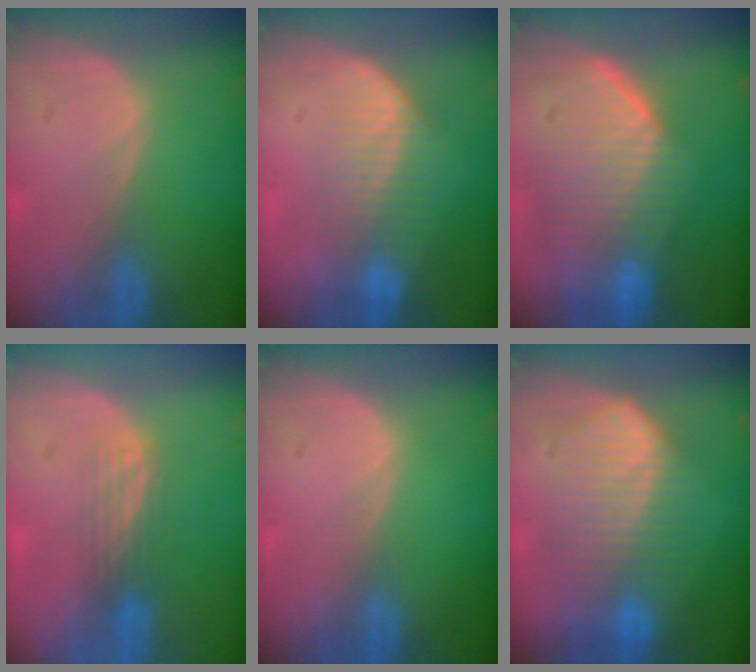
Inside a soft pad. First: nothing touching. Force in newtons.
{"total": 7.2, "press": 6.6, "slide": 2.9}
{"total": 10.3, "press": 9.1, "slide": 4.8}
{"total": 3.1, "press": 2.8, "slide": 1.4}
{"total": 0.0}
{"total": 9.5, "press": 9.5, "slide": 0.7}